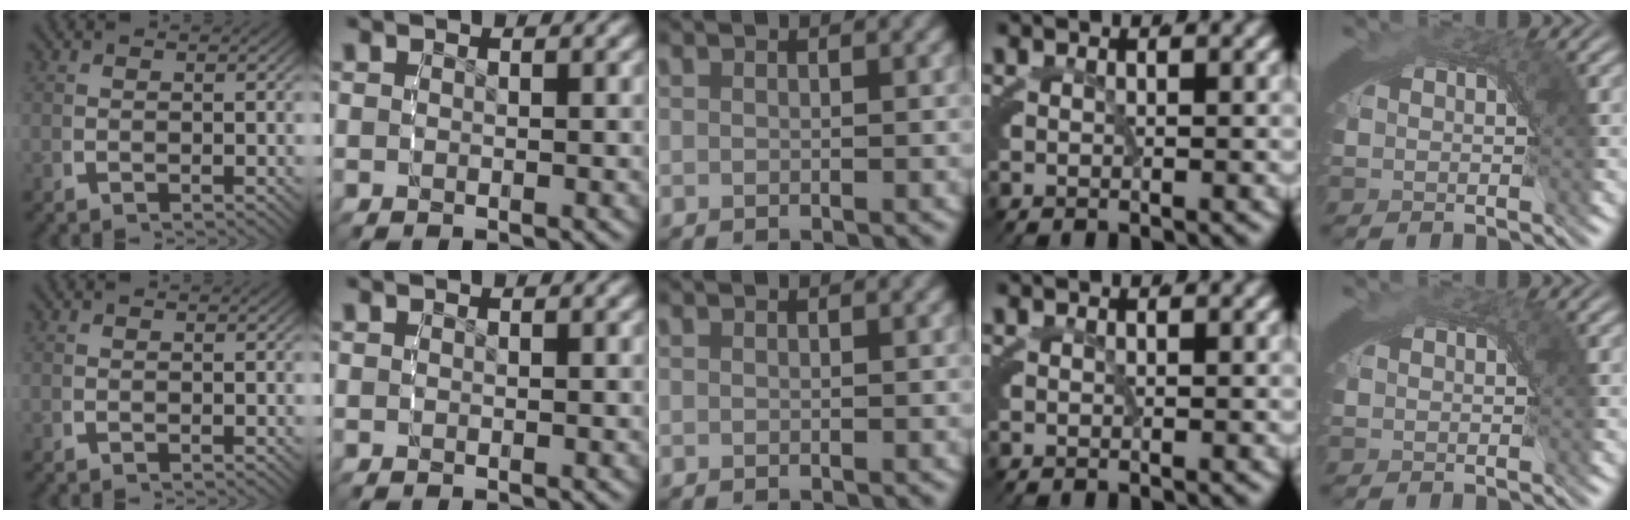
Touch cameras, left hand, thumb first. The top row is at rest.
{}